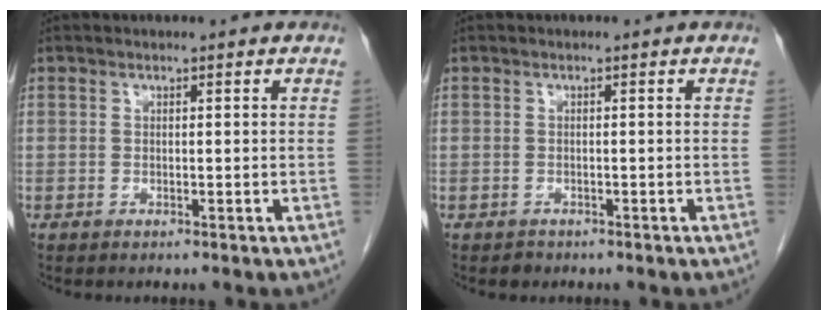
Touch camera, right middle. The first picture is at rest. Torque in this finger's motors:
{"motor_torque": [-0.15, -0.05, 0.02, -0.01]}